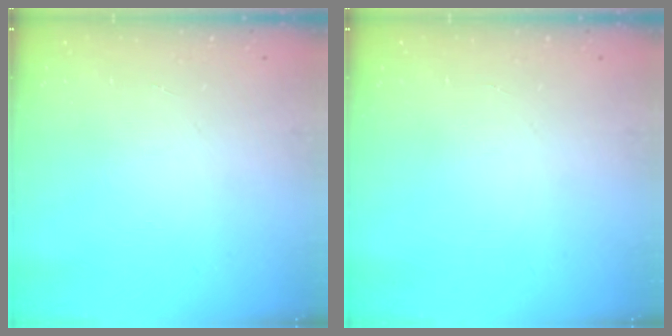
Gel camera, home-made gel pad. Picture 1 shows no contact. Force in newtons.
{"total": 0.0}